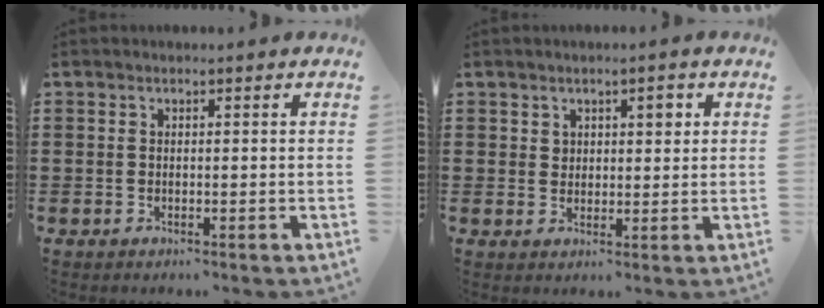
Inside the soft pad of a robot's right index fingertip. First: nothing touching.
{"total": 2.3, "force": [1.3, 1.5, 1.1], "torque": [-0.011, 0.001, 0.019]}